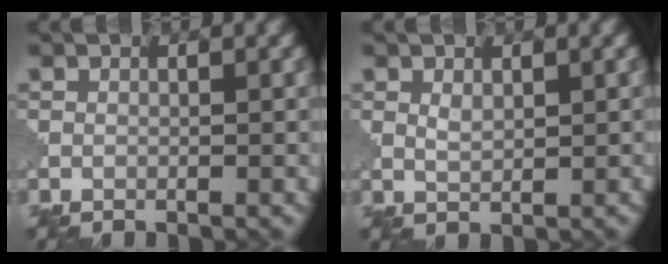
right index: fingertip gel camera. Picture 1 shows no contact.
{"total": 1.0, "force": [0.9, 0.4, 0.3], "torque": [-0.013, -0.003, 0.022]}